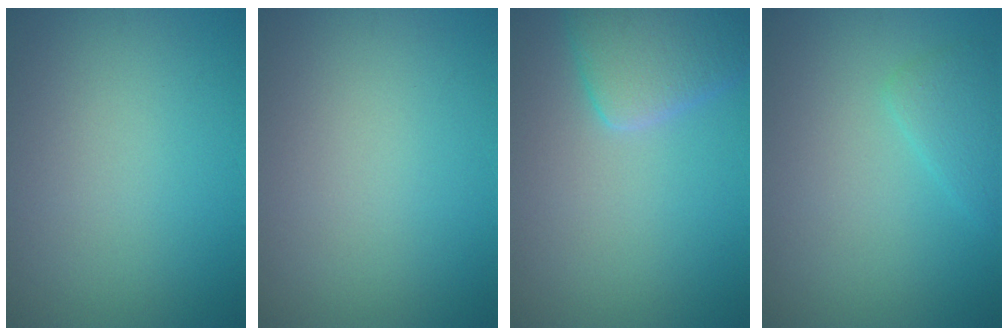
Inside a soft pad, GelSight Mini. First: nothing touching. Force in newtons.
{"total": 0.0}
{"total": 4.2, "press": 4.1, "slide": 0.2}
{"total": 1.7, "press": 1.7, "slide": 0.0}